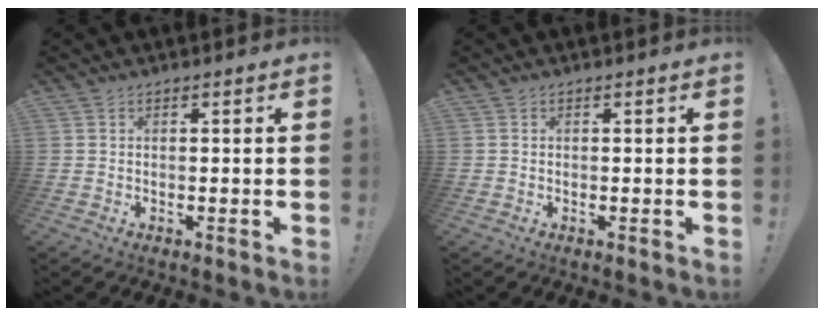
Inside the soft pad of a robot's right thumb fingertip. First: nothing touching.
{"total": 0.0}